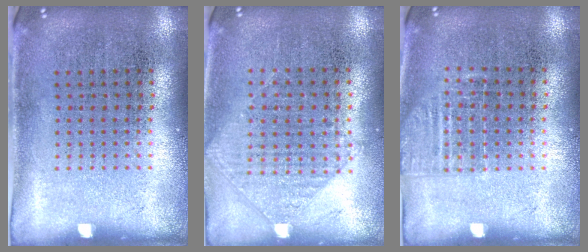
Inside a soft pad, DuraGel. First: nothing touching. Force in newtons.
{"total": 1.0, "press": 0.9, "slide": 0.4}
{"total": 1.1, "press": 1.0, "slide": 0.5}